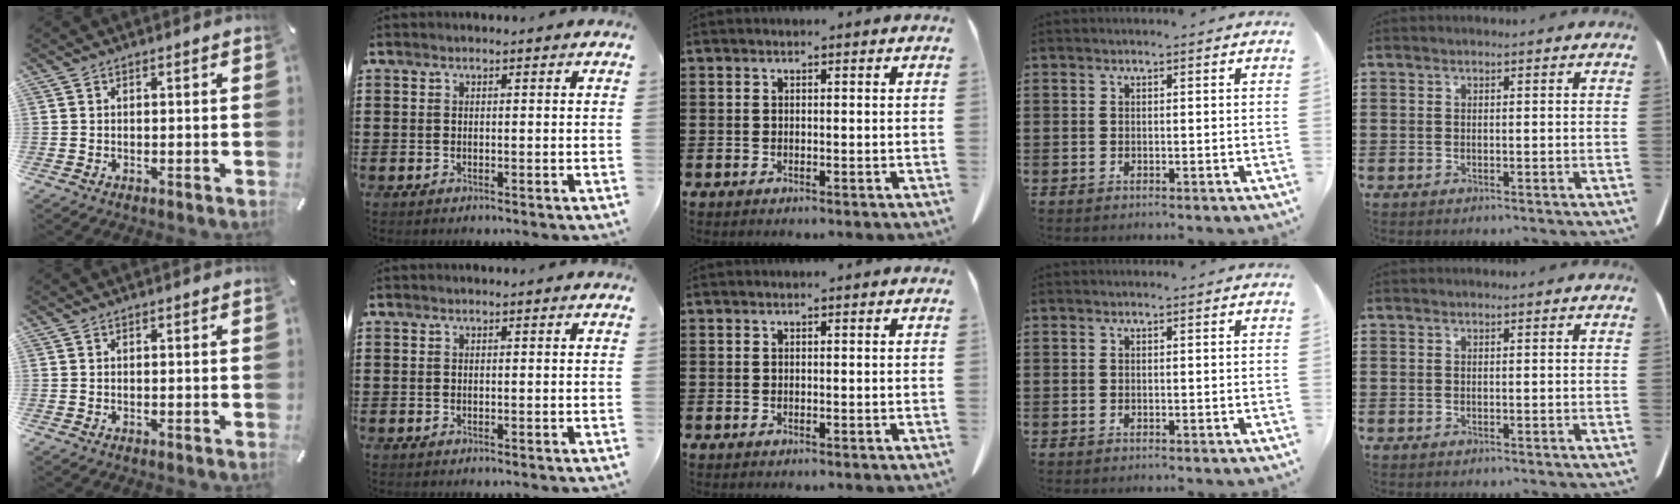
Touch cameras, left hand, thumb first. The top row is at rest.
{}